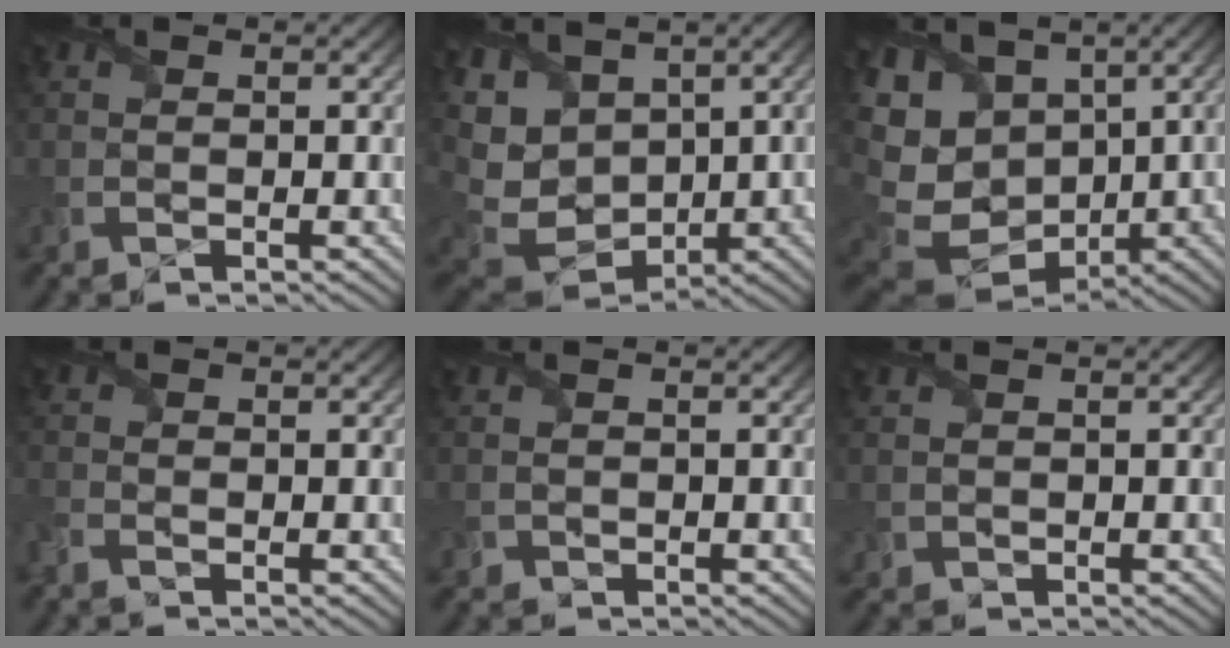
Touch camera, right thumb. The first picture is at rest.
{"total": 12.1, "force": [2.1, 9.5, 7.3], "torque": [-0.217, -0.025, 0.077]}
{"total": 17.5, "force": [0.0, 14.1, 10.4], "torque": [-0.285, -0.033, 0.024]}
{"total": 2.0, "force": [-1.3, 1.1, 1.0], "torque": [-0.035, -0.004, -0.039]}
{"total": 0.7, "force": [-0.1, 0.6, -0.3], "torque": [0.012, -0.002, -0.006]}
{"total": 1.0, "force": [0.5, 0.9, -0.2], "torque": [0.000, -0.002, 0.006]}